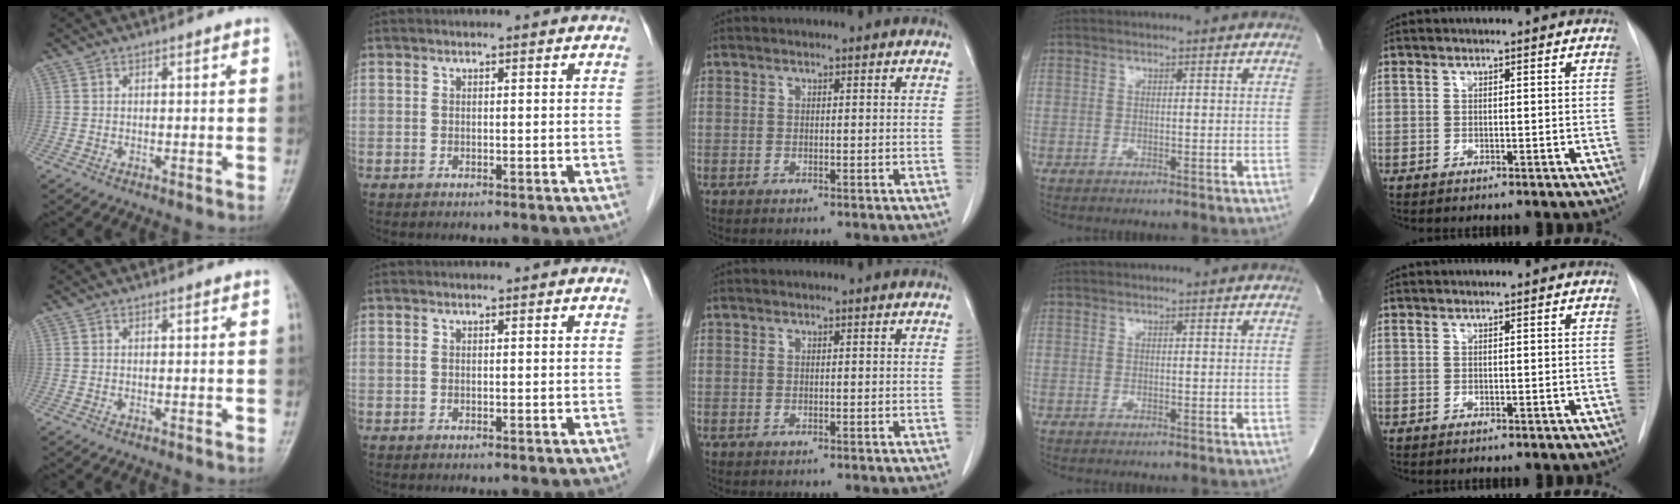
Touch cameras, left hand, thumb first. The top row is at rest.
{}